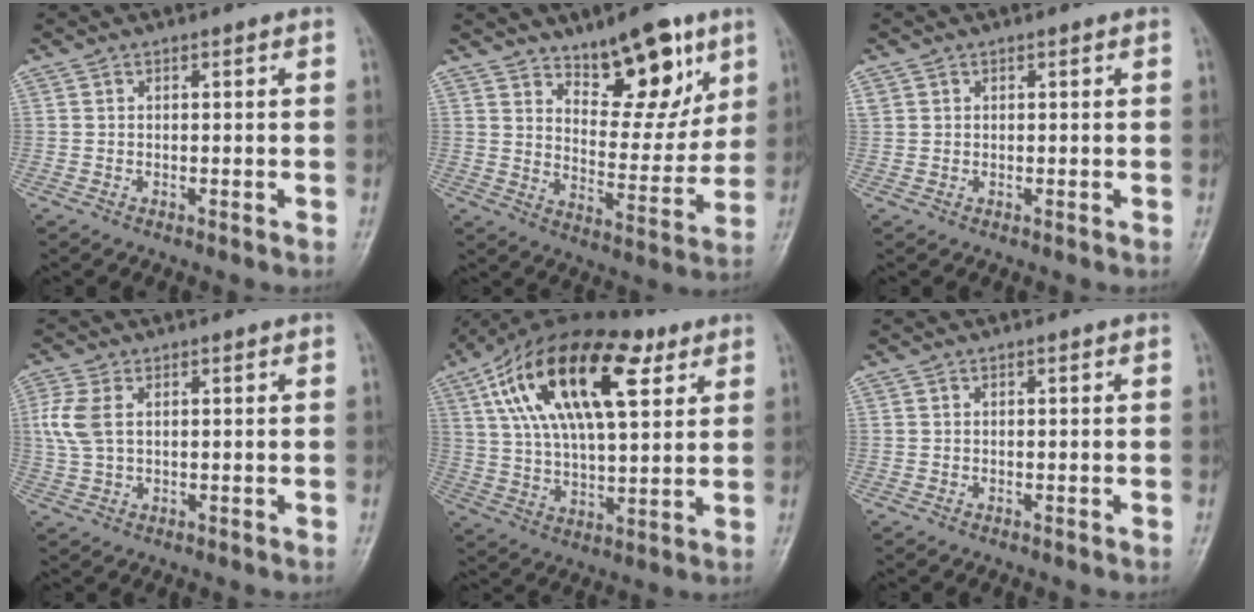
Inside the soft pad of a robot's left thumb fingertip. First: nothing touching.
{"total": 14.6, "force": [9.1, 6.5, 9.4], "torque": [-0.086, -0.064, 0.148]}
{"total": 1.5, "force": [0.5, 1.4, 0.4], "torque": [0.003, 0.004, 0.011]}
{"total": 5.4, "force": [1.2, 3.3, 4.1], "torque": [-0.107, 0.008, 0.025]}
{"total": 24.4, "force": [9.8, 11.1, 19.4], "torque": [-0.332, 0.001, 0.166]}
{"total": 0.0}